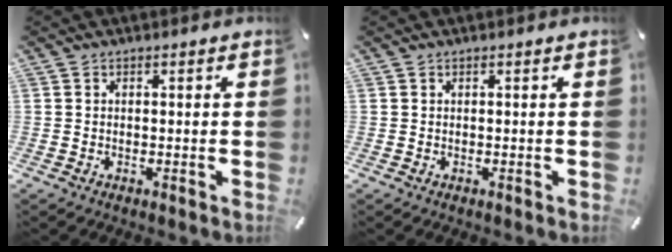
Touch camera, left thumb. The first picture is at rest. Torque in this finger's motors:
{"motor_torque": [-0.08, -0.08, 0.03, -0.03, 0.00]}